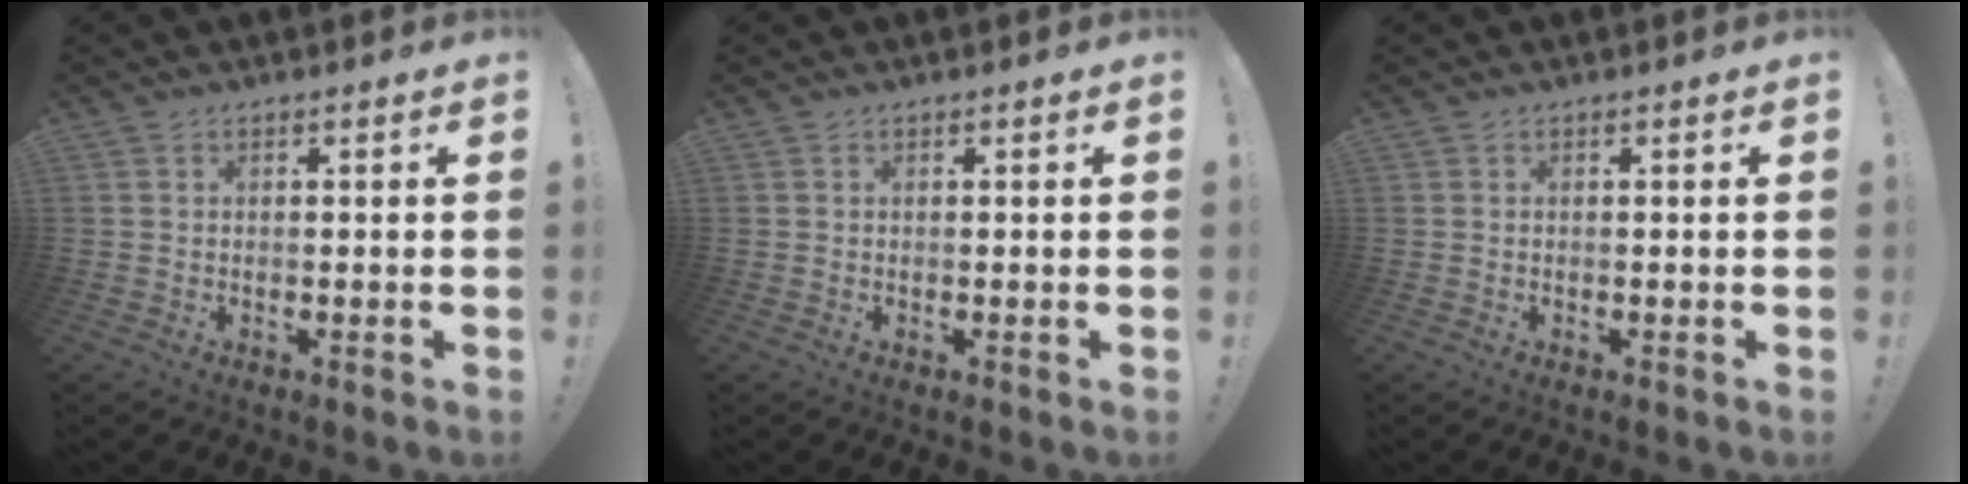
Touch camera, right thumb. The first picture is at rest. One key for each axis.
{"total": 0.0}
{"total": 0.0}